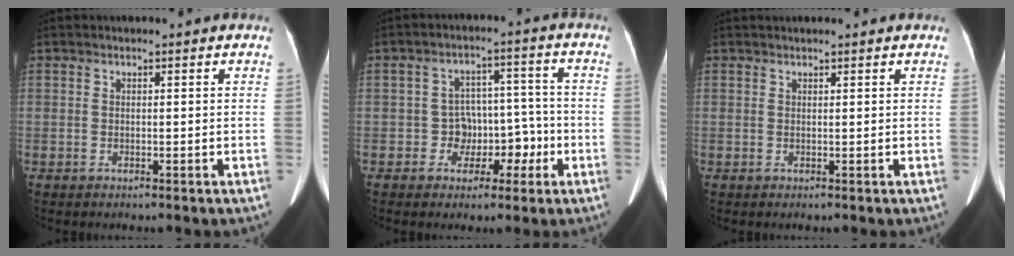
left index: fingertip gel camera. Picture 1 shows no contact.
{"total": 5.9, "force": [-2.2, 5.0, 2.3], "torque": [-0.018, 0.032, -0.028]}
{"total": 2.1, "force": [2.0, 0.2, 0.8], "torque": [-0.011, 0.029, 0.026]}